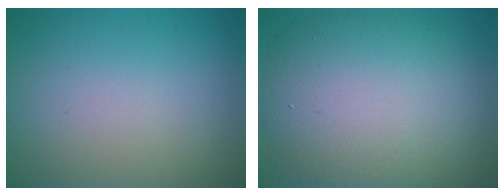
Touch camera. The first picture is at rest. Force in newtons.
{"total": 11.0, "press": 11.0, "slide": 0.2}